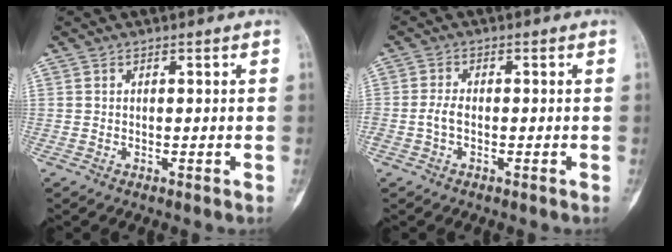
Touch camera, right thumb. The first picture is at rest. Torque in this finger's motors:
{"motor_torque": [0.48, 0.50, 0.52, 0.09, -0.01]}